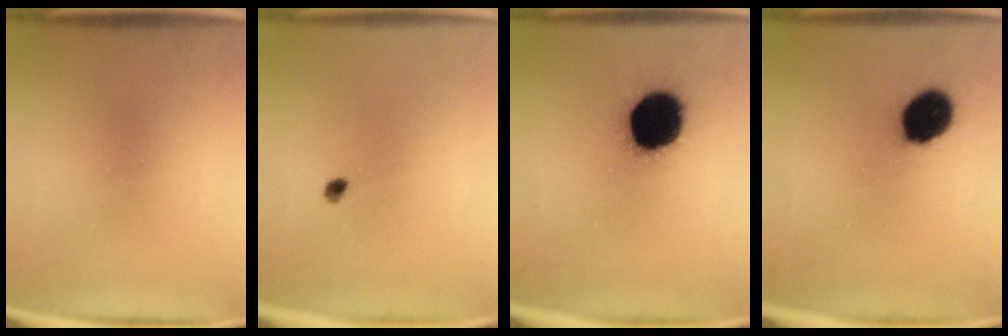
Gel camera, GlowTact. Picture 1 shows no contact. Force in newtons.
{"total": 1.2}
{"total": 18.7}
{"total": 11.6}